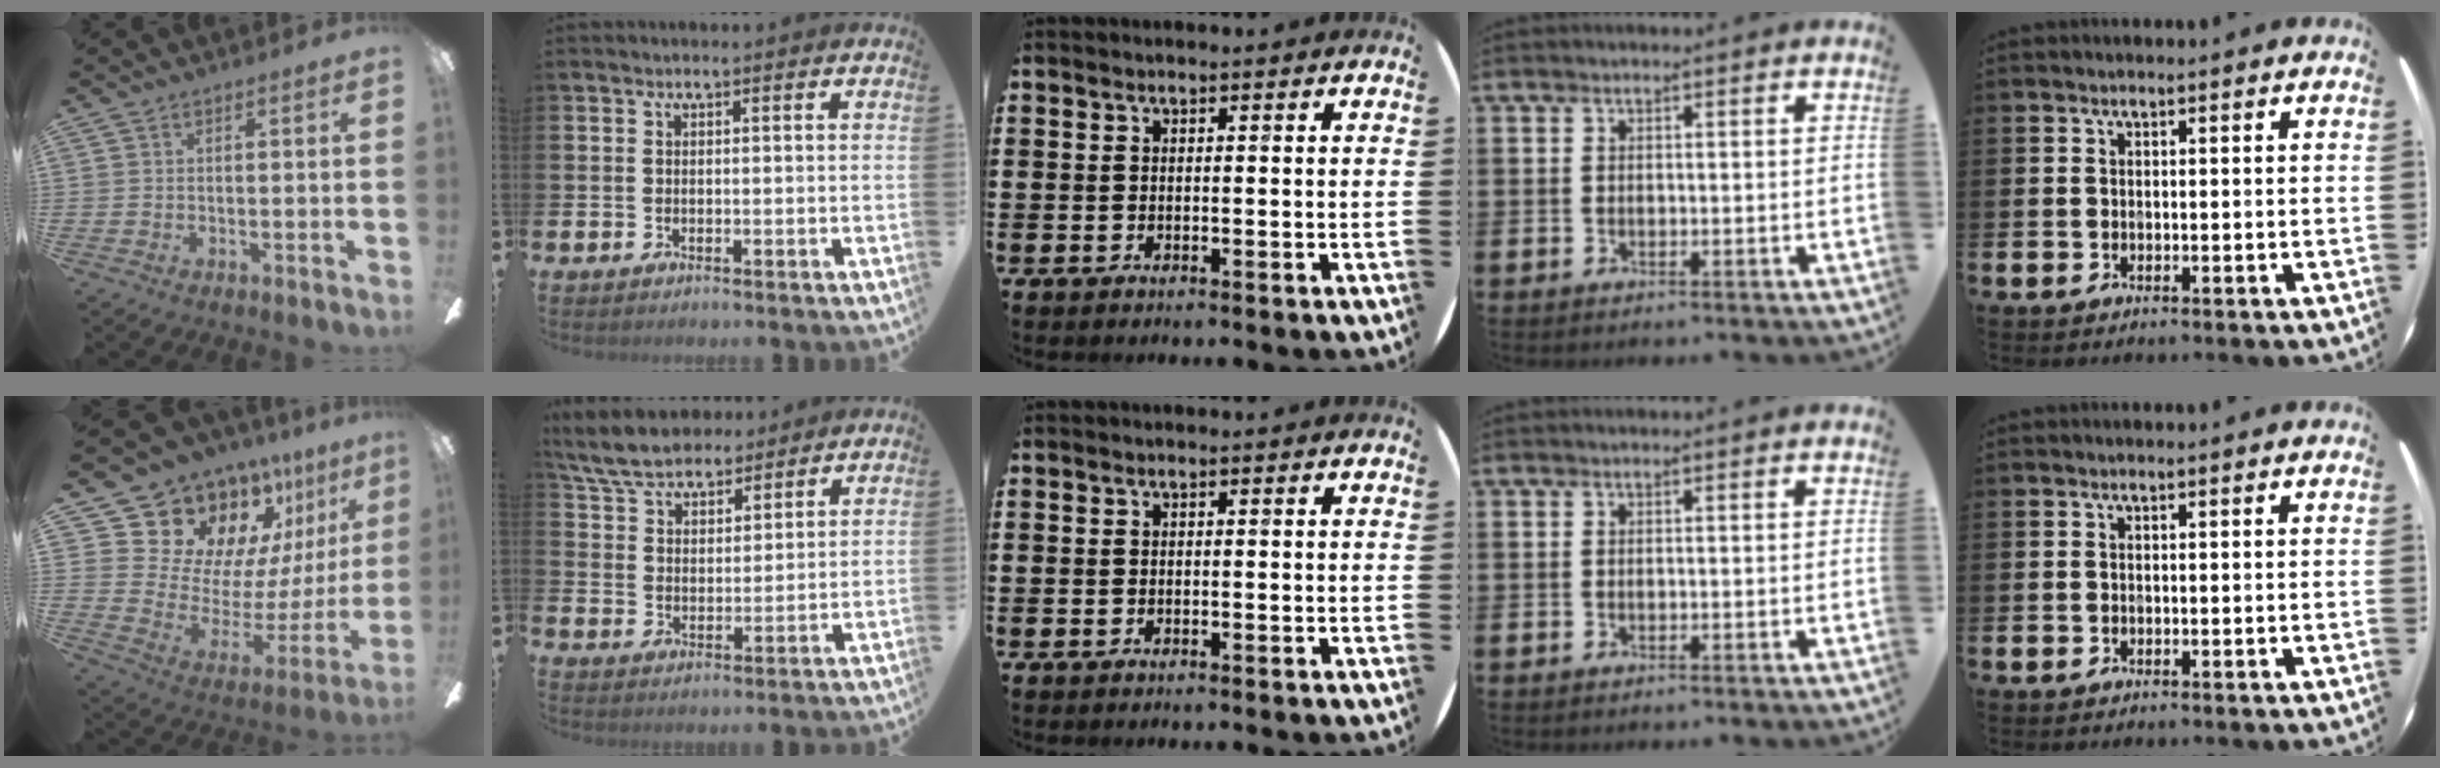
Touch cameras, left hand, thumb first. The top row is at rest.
{"thumb": {"total": 18.8, "force": [15.4, 9.7, 4.8], "torque": [-0.084, -0.138, 0.303]}, "index": {"total": 7.3, "force": [6.8, 2.2, 1.4], "torque": [-0.059, -0.026, 0.127]}}